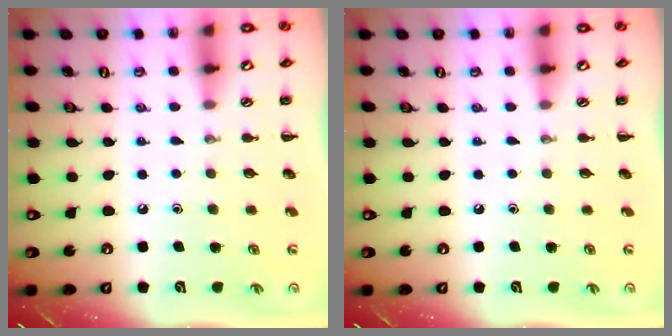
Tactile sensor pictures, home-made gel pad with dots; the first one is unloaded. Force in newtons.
{"total": 0.0}